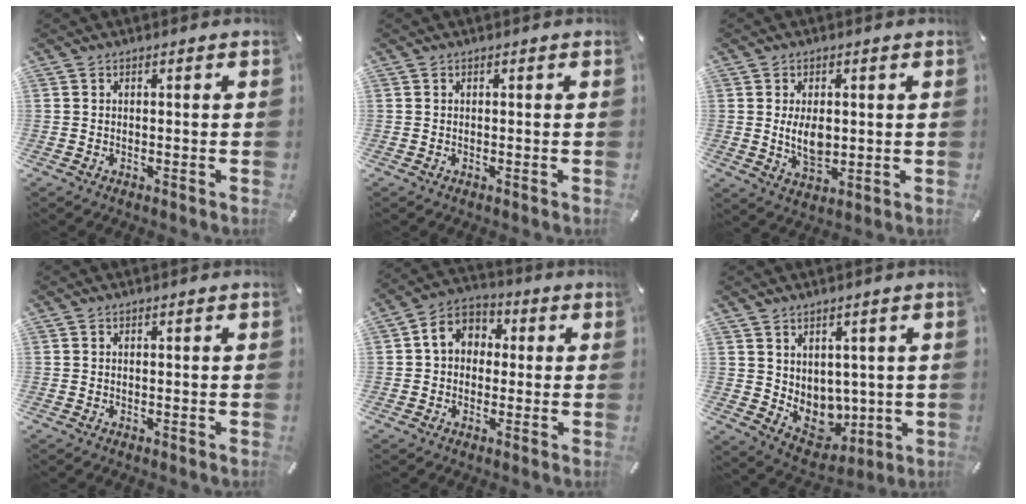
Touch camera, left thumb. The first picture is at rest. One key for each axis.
{"total": 0.0}
{"total": 7.1, "fx": 0.6, "fy": 4.5, "fz": 5.5, "tx": -0.102, "ty": -0.009, "tz": 0.005}
{"total": 0.0}
{"total": 7.6, "fx": 0.1, "fy": 6.4, "fz": 4.0, "tx": -0.076, "ty": 0.024, "tz": 0.003}
{"total": 7.7, "fx": 2.2, "fy": 7.1, "fz": 2.0, "tx": -0.035, "ty": -0.038, "tz": 0.053}